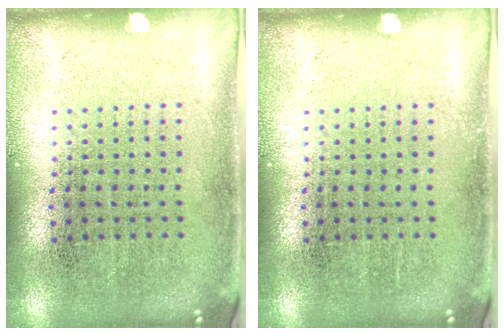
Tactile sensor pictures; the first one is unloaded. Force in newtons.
{"total": 0.0}